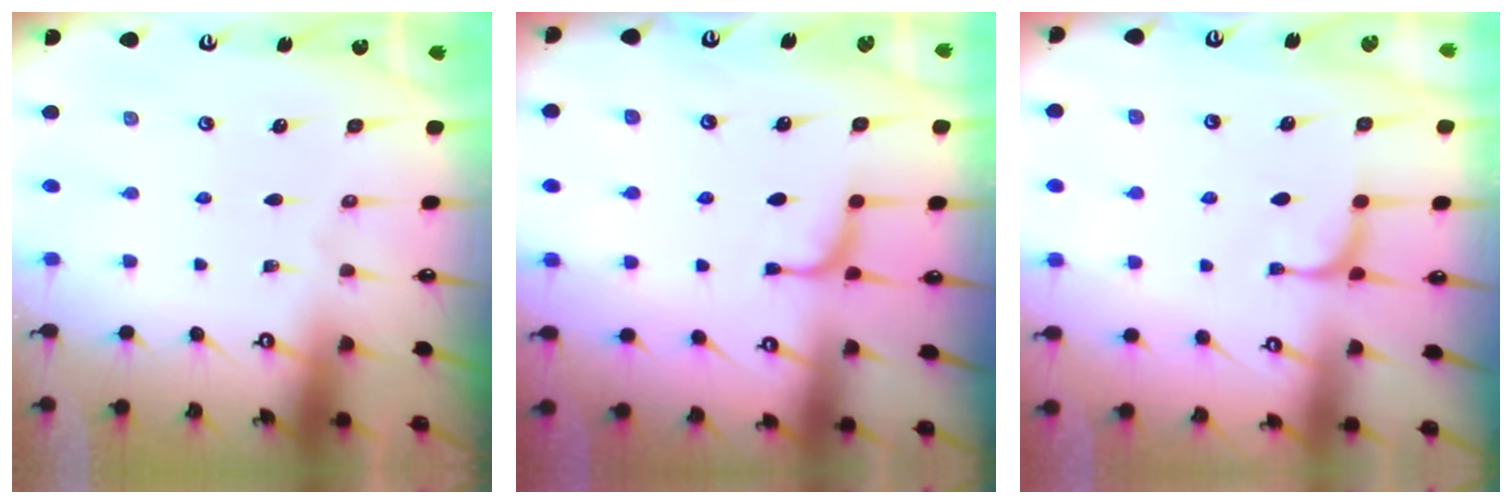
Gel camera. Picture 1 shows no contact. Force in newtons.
{"total": 1.9, "press": 1.8, "slide": 0.6}
{"total": 2.1, "press": 2.0, "slide": 0.6}